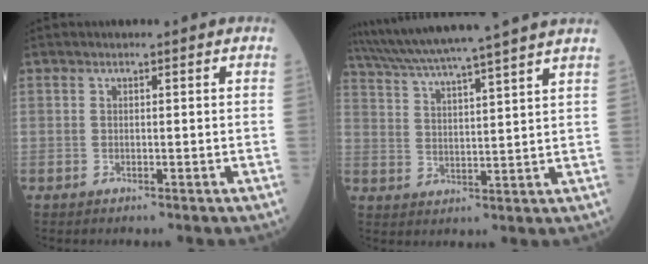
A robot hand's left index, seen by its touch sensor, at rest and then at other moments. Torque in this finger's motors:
{"motor_torque": [1.04, -1.10, 0.16, 0.13]}